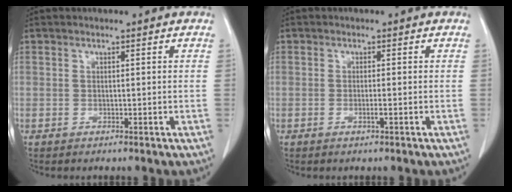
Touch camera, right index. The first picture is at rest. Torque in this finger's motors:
{"motor_torque": [0.02, -0.01, -0.05, 0.00]}